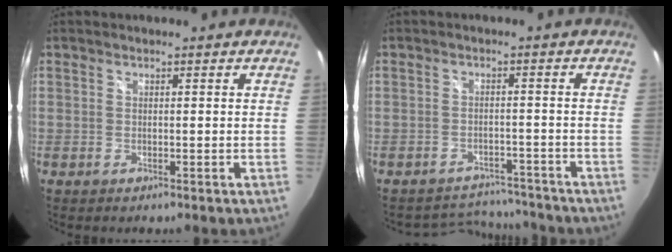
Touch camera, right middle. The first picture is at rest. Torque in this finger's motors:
{"motor_torque": [-0.77, -0.44, -0.08, -0.07]}